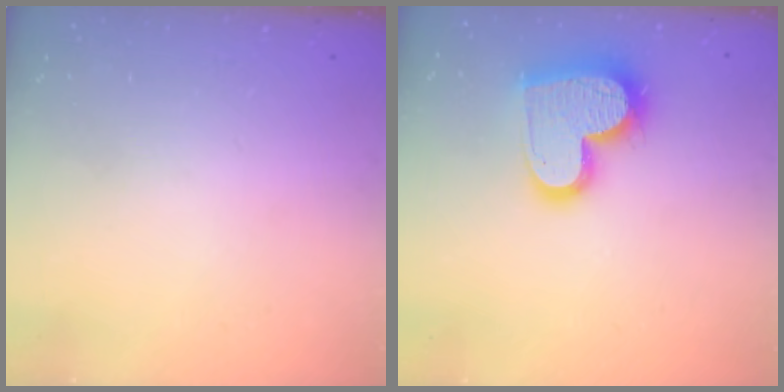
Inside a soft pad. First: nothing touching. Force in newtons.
{"total": 18.9, "press": 18.9, "slide": 1.5}